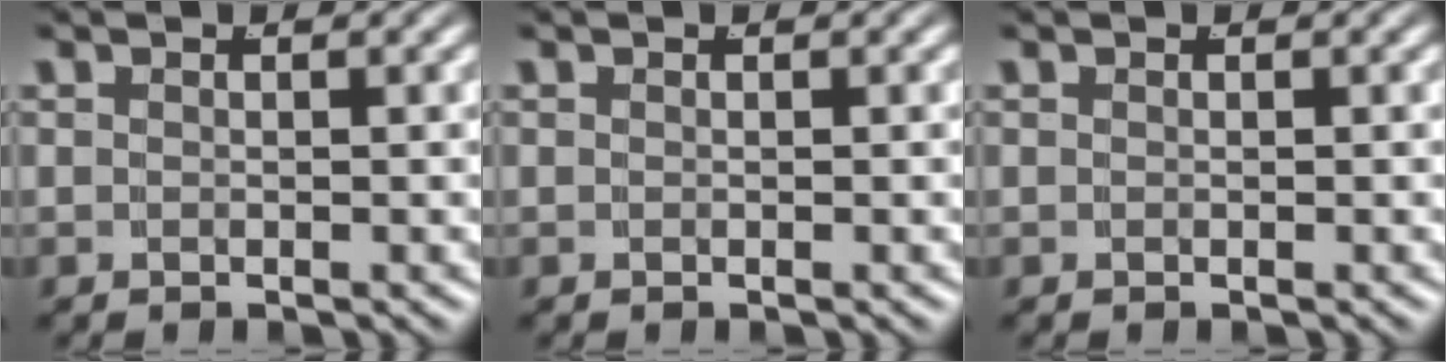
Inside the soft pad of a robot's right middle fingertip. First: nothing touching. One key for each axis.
{"total": 0.0}
{"total": 0.0}